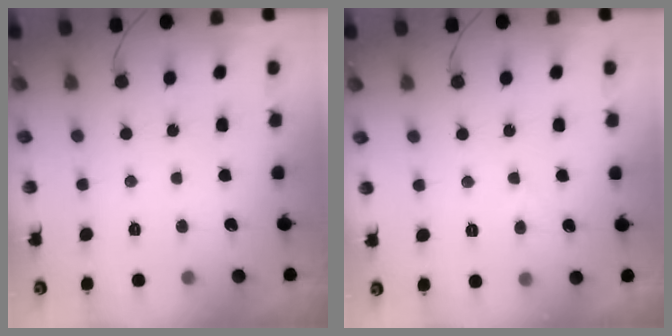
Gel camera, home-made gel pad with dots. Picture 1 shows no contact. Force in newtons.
{"total": 2.8, "press": 2.8, "slide": 0.3}